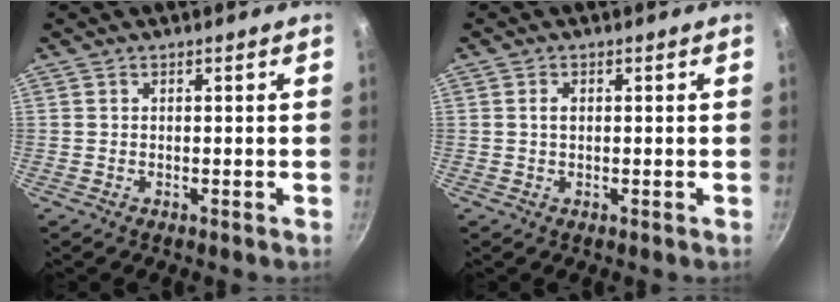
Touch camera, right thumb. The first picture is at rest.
{"total": 1.3, "force": [0.2, 0.9, 1.0], "torque": [-0.016, 0.004, 0.003]}